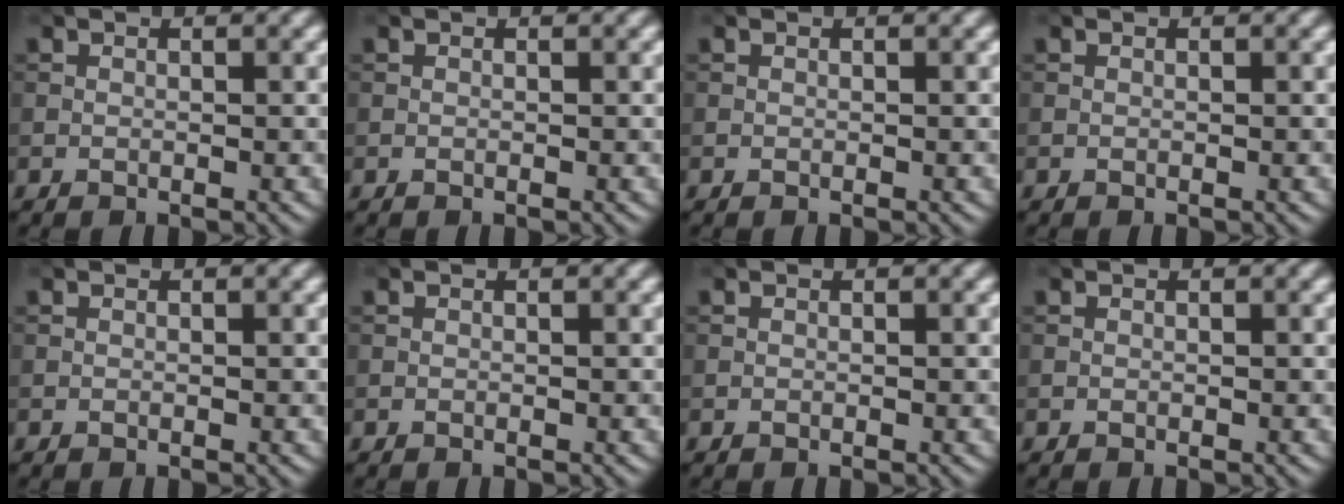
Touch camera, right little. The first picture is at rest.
{"total": 0.0}
{"total": 0.0}
{"total": 0.0}
{"total": 0.0}
{"total": 0.0}
{"total": 0.0}
{"total": 0.0}